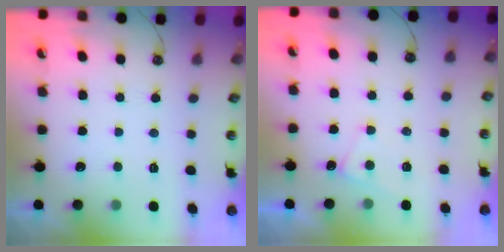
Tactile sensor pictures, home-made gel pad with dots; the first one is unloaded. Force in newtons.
{"total": 4.0, "press": 4.0, "slide": 0.4}